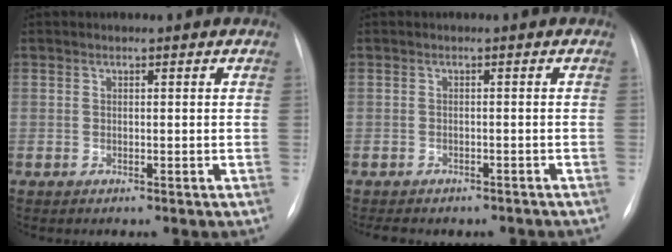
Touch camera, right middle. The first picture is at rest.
{"total": 7.2, "force": [-6.2, 2.9, 2.5], "torque": [-0.036, 0.008, -0.070]}